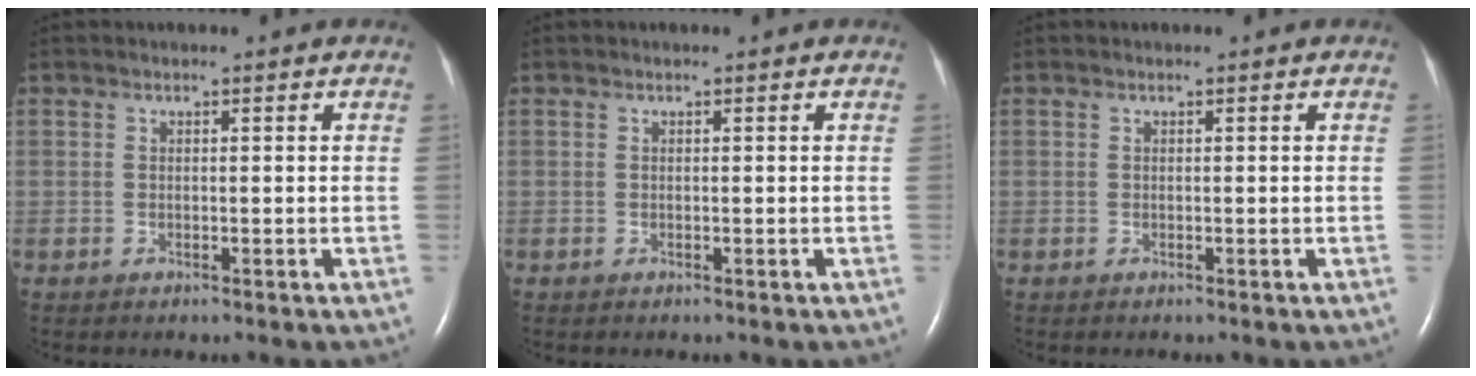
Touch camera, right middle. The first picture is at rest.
{"total": 0.0}
{"total": 0.0}